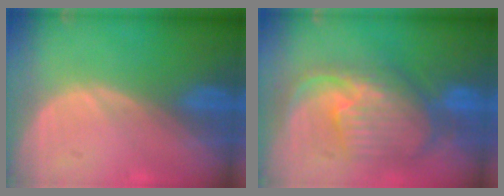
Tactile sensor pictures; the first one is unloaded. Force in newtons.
{"total": 10.6, "press": 9.5, "slide": 4.7}